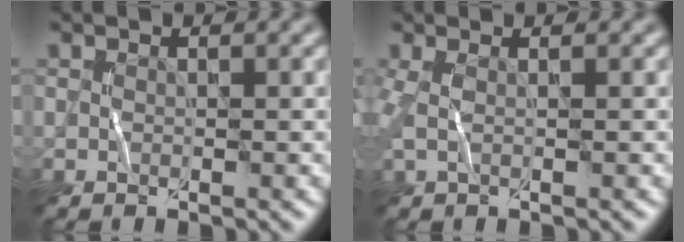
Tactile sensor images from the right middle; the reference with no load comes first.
{"total": 1.6, "force": [0.4, 0.4, 1.5], "torque": [-0.036, 0.009, 0.005]}